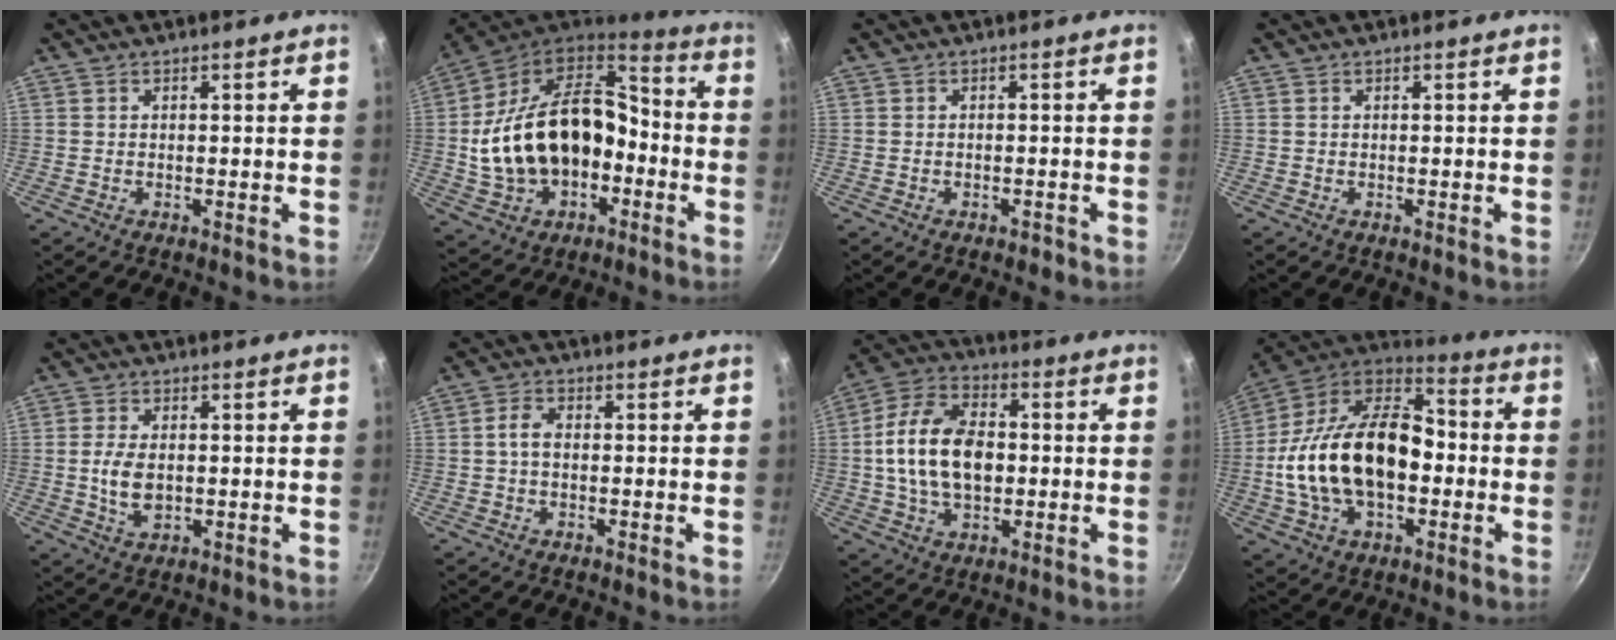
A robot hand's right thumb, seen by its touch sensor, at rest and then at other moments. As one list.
[{"total": 24.6, "force": [-3.6, 16.7, 17.6], "torque": [-0.297, 0.069, -0.051]}, {"total": 1.0, "force": [-0.7, 0.6, 0.4], "torque": [-0.002, 0.011, -0.004]}, {"total": 0.0}, {"total": 6.0, "force": [-0.1, 3.6, 4.8], "torque": [-0.091, 0.000, 0.002]}, {"total": 3.3, "force": [-0.1, 2.1, 2.6], "torque": [-0.051, 0.012, -0.007]}, {"total": 16.1, "force": [0.2, 10.2, 12.5], "torque": [-0.204, 0.023, -0.008]}, {"total": 25.2, "force": [-2.5, 15.8, 19.5], "torque": [-0.333, 0.053, -0.055]}]